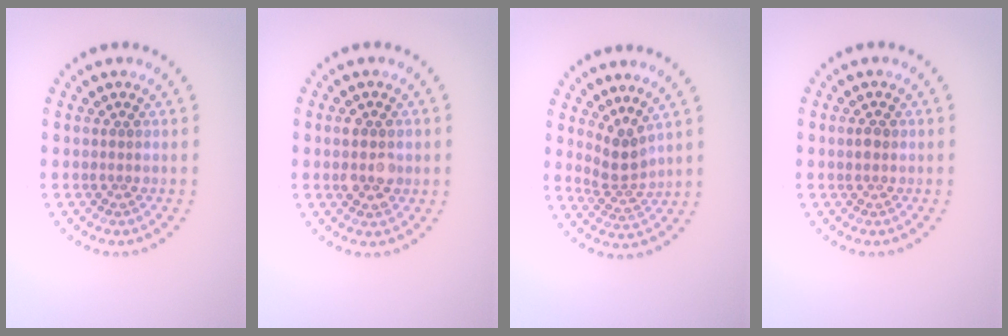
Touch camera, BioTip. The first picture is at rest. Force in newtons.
{"total": 2.8, "press": 2.8, "slide": 0.2}
{"total": 2.5, "press": 1.8, "slide": 1.8}
{"total": 1.0, "press": 1.0, "slide": 0.3}